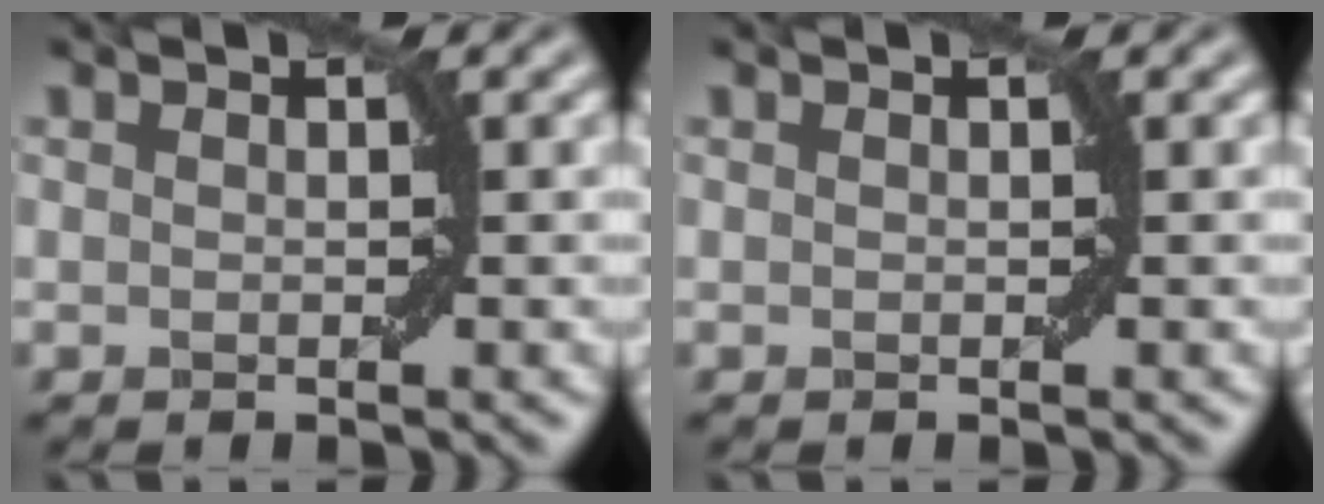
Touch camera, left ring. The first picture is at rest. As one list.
[{"total": 0.0}]